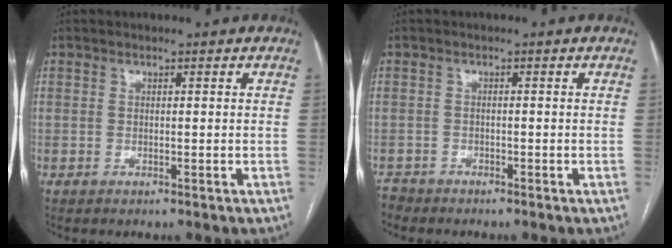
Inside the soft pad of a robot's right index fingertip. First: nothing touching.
{"total": 2.0, "force": [-1.9, 0.5, -0.5], "torque": [0.008, -0.006, -0.037]}